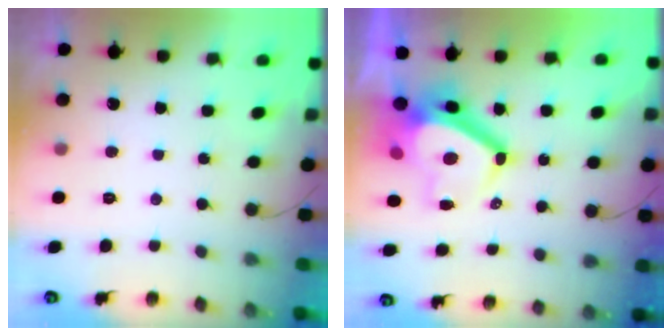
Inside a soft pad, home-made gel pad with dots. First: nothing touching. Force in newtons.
{"total": 12.4, "press": 12.4, "slide": 1.3}